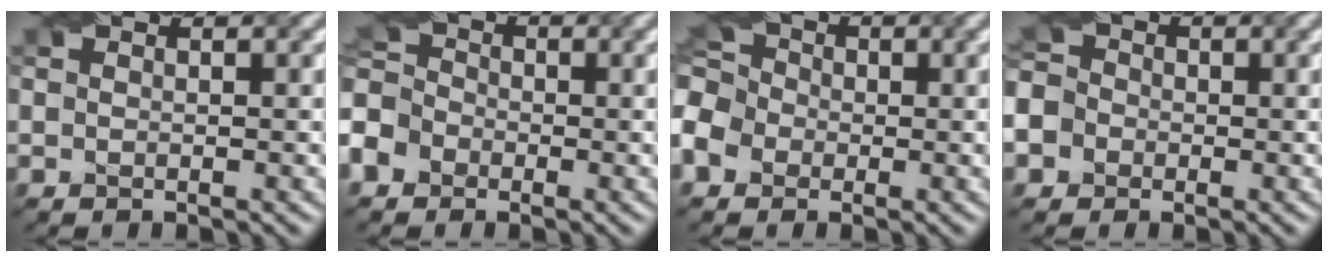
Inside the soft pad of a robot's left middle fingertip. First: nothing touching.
{"total": 6.3, "force": [-3.7, 4.6, 2.2], "torque": [-0.048, -0.004, -0.075]}
{"total": 6.6, "force": [-2.6, 5.3, 2.9], "torque": [-0.064, 0.004, -0.062]}
{"total": 8.1, "force": [-3.4, 7.0, 2.1], "torque": [-0.059, 0.000, -0.096]}